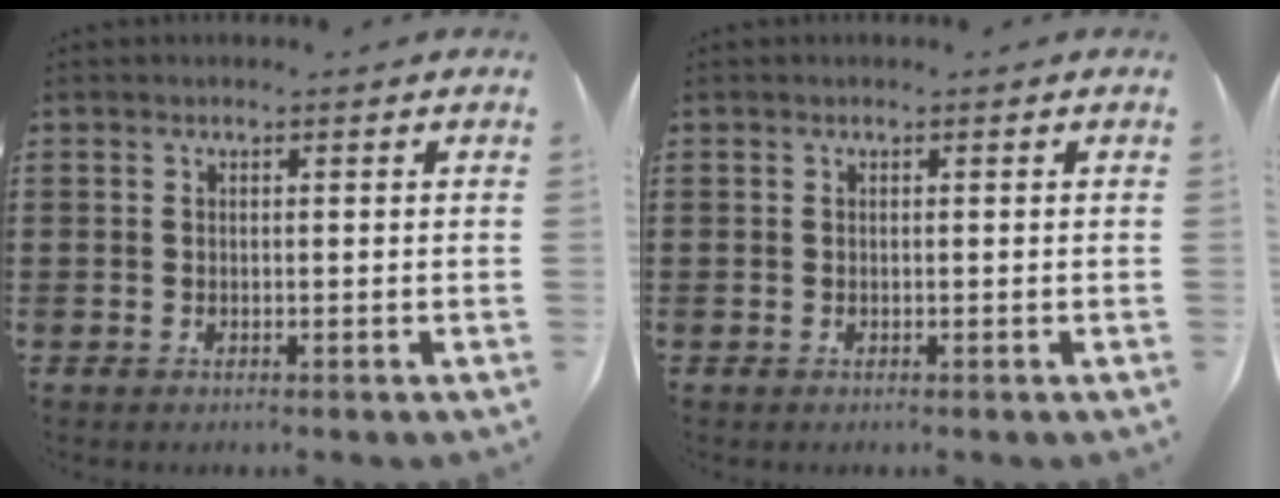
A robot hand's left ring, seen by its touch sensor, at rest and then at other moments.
{"total": 0.0}